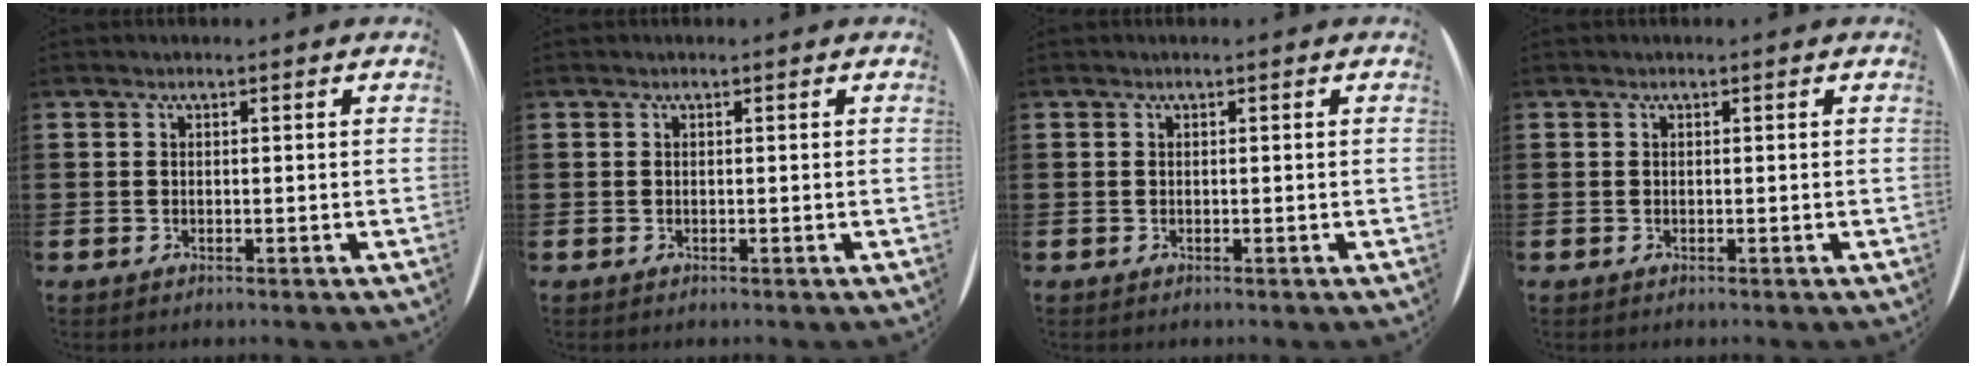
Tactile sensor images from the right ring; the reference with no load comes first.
{"total": 0.0}
{"total": 0.0}
{"total": 0.0}